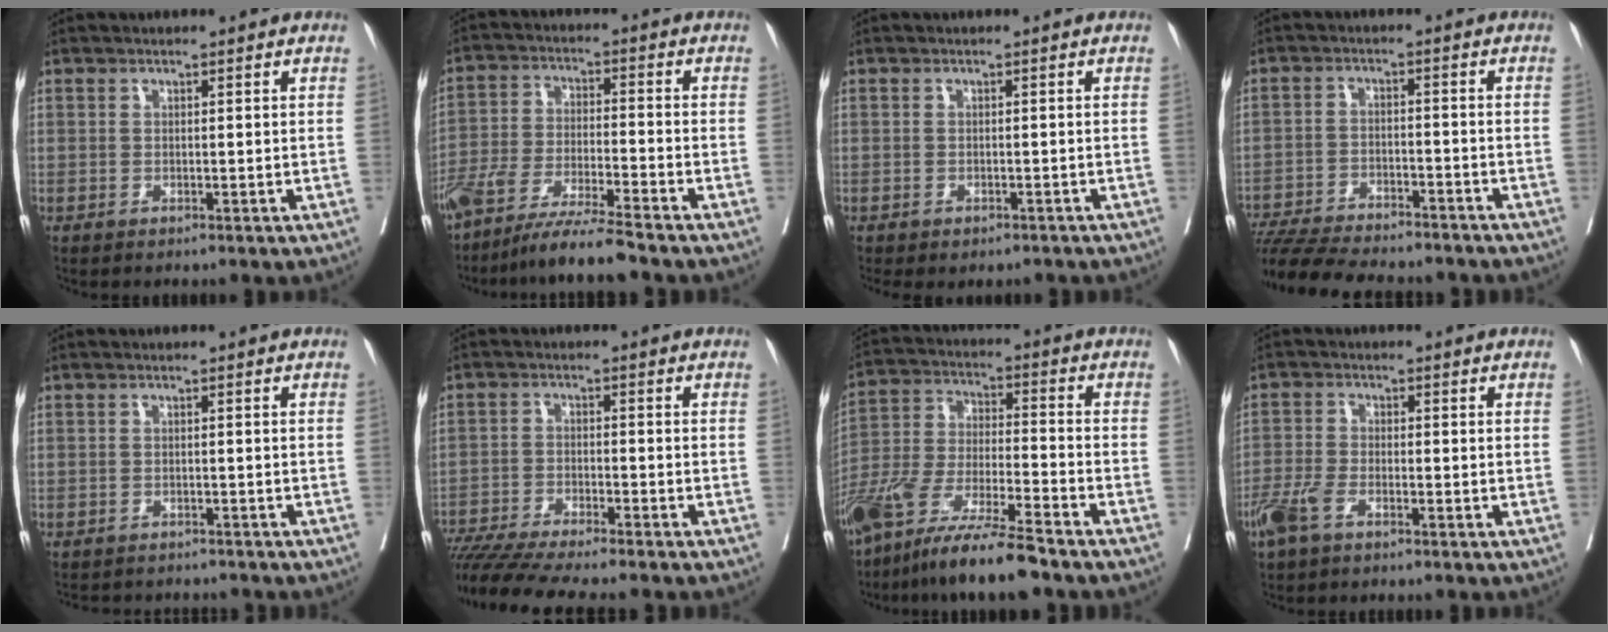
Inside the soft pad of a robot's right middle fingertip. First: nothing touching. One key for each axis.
{"total": 10.0, "fx": -8.4, "fy": -0.6, "fz": 5.3, "tx": -0.091, "ty": -0.025, "tz": -0.154}
{"total": 4.0, "fx": -3.2, "fy": 2.1, "fz": 1.1, "tx": -0.007, "ty": 0.007, "tz": -0.041}
{"total": 17.1, "fx": -15.4, "fy": 2.8, "fz": 6.9, "tx": -0.143, "ty": -0.021, "tz": -0.228}
{"total": 7.3, "fx": -7.0, "fy": 1.7, "fz": 1.4, "tx": -0.015, "ty": 0.002, "tz": -0.087}
{"total": 15.9, "fx": -13.9, "fy": 0.2, "fz": 7.5, "tx": -0.129, "ty": -0.028, "tz": -0.224}
{"total": 15.0, "fx": -11.6, "fy": 0.8, "fz": 9.5, "tx": -0.196, "ty": -0.033, "tz": -0.216}
{"total": 4.4, "fx": -2.9, "fy": 1.6, "fz": 2.8, "tx": -0.070, "ty": -0.002, "tz": -0.059}